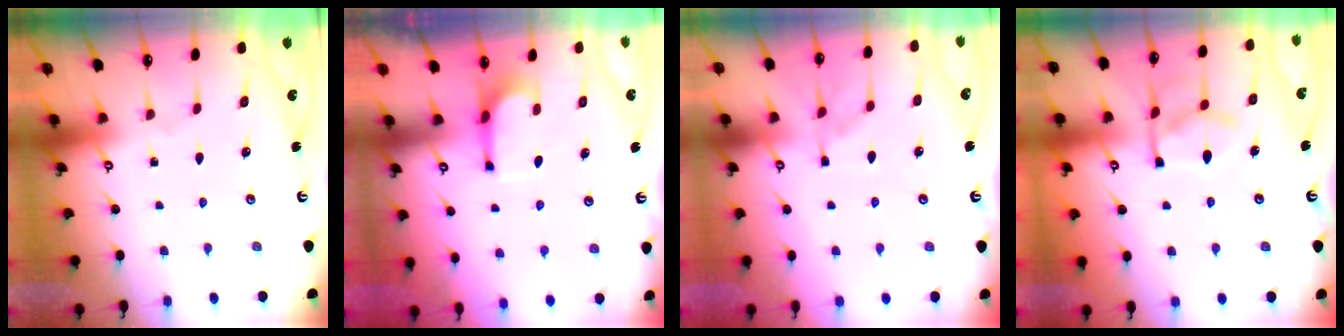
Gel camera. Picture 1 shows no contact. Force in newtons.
{"total": 1.2, "press": 0.7, "slide": 1.0}
{"total": 1.4, "press": 0.6, "slide": 1.2}
{"total": 9.8, "press": 9.8, "slide": 0.5}